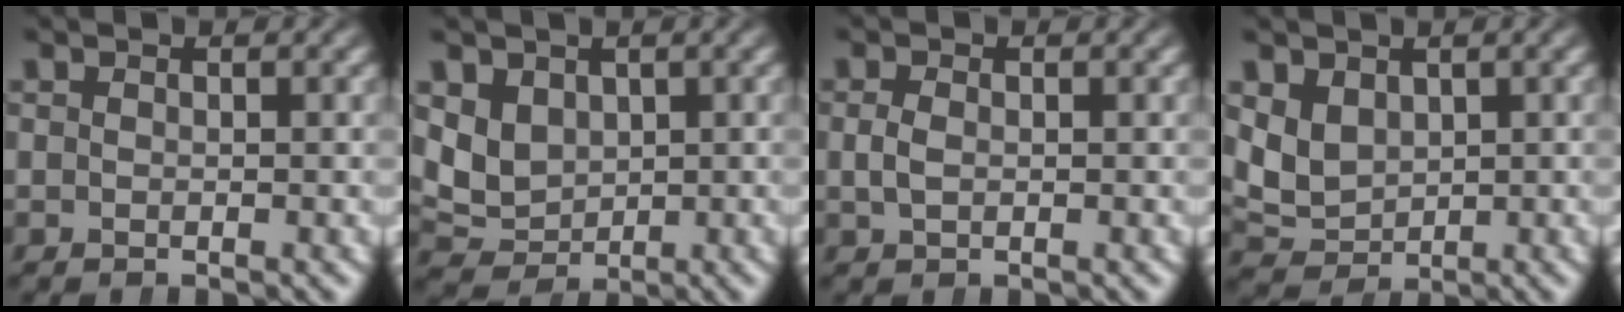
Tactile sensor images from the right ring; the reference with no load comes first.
{"total": 6.7, "force": [0.4, 6.3, 2.4], "torque": [-0.082, -0.030, 0.018]}
{"total": 1.1, "force": [-0.2, 0.8, 0.7], "torque": [-0.023, -0.009, 0.004]}
{"total": 6.0, "force": [0.2, 5.5, 2.4], "torque": [-0.084, -0.030, 0.018]}